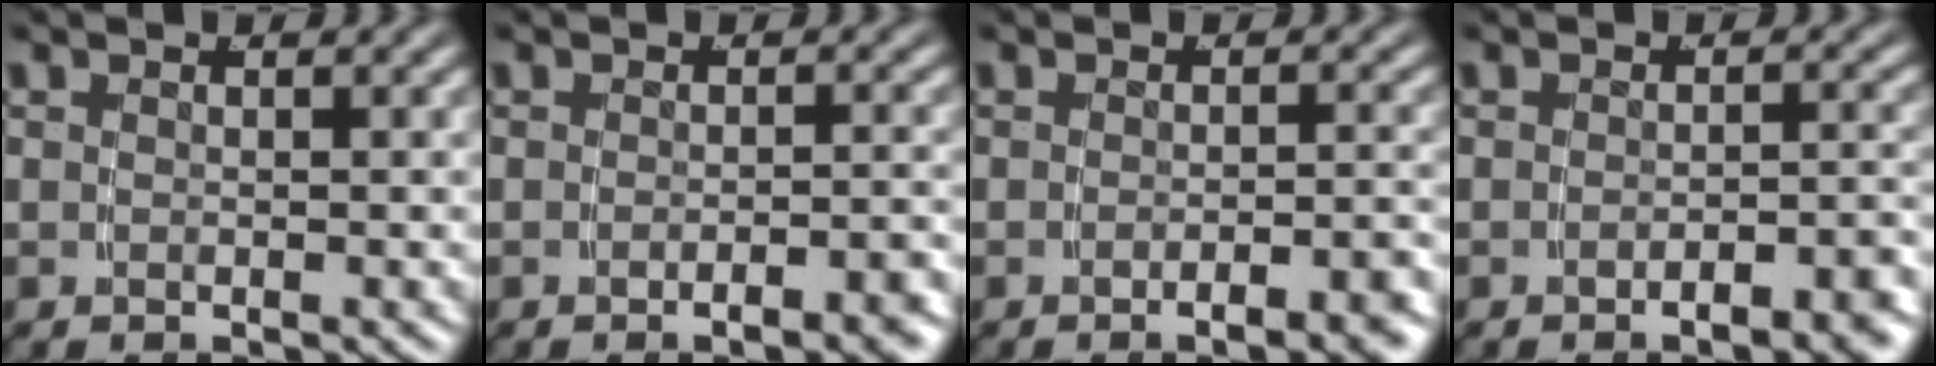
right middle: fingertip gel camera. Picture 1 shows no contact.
{"total": 2.2, "force": [-1.8, -0.1, 1.3], "torque": [-0.014, 0.006, -0.033]}
{"total": 2.8, "force": [-2.2, 0.0, 1.6], "torque": [-0.016, 0.006, -0.039]}
{"total": 3.1, "force": [-2.5, 0.2, 1.9], "torque": [-0.015, 0.006, -0.044]}